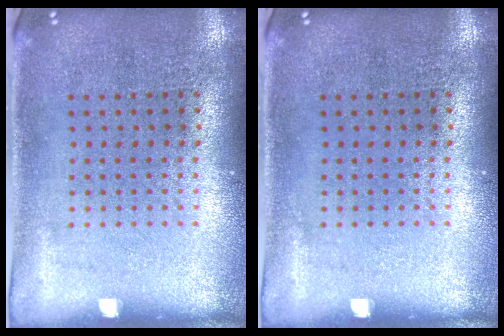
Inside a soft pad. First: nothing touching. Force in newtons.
{"total": 0.0}